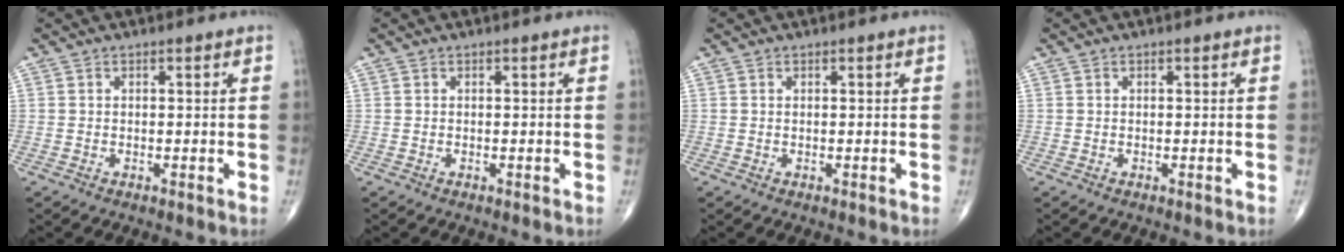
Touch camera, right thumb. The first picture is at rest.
{"total": 0.0}
{"total": 0.0}
{"total": 0.0}